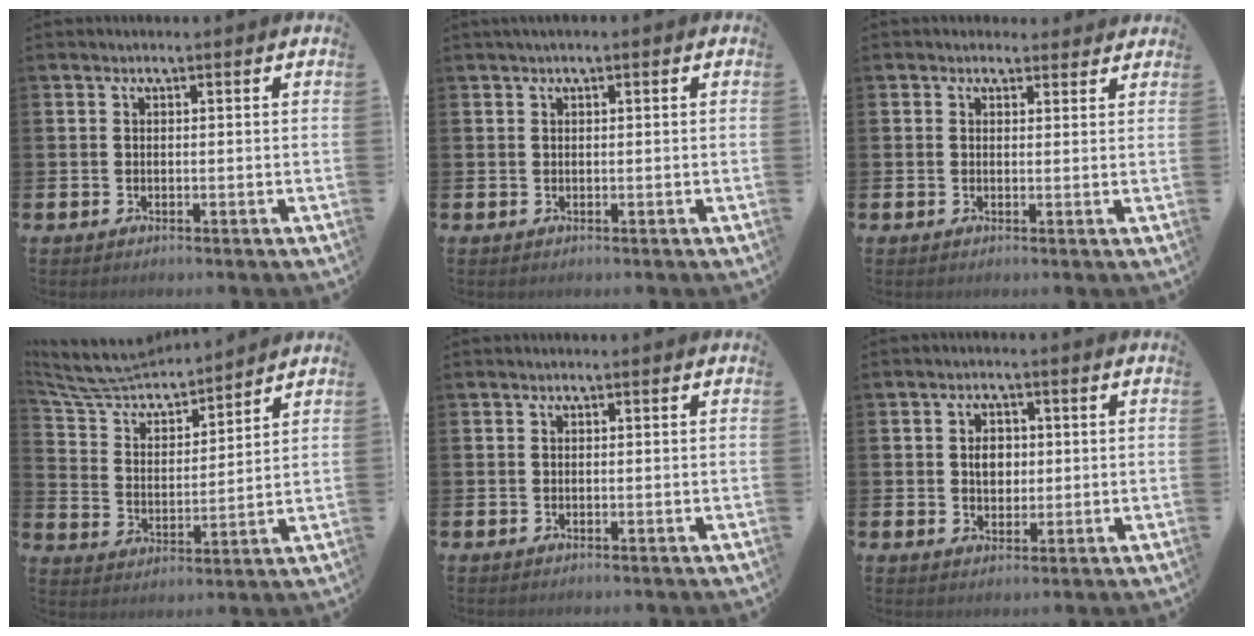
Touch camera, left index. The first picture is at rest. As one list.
[{"total": 0.8, "force": [0.4, 0.2, 0.6], "torque": [-0.010, 0.003, 0.006]}, {"total": 1.8, "force": [1.6, 0.9, -0.1], "torque": [0.015, -0.005, 0.025]}, {"total": 7.4, "force": [7.0, 1.7, 1.6], "torque": [-0.067, -0.054, 0.121]}, {"total": 0.0}, {"total": 3.3, "force": [0.5, 2.5, 2.1], "torque": [-0.016, -0.001, -0.001]}]